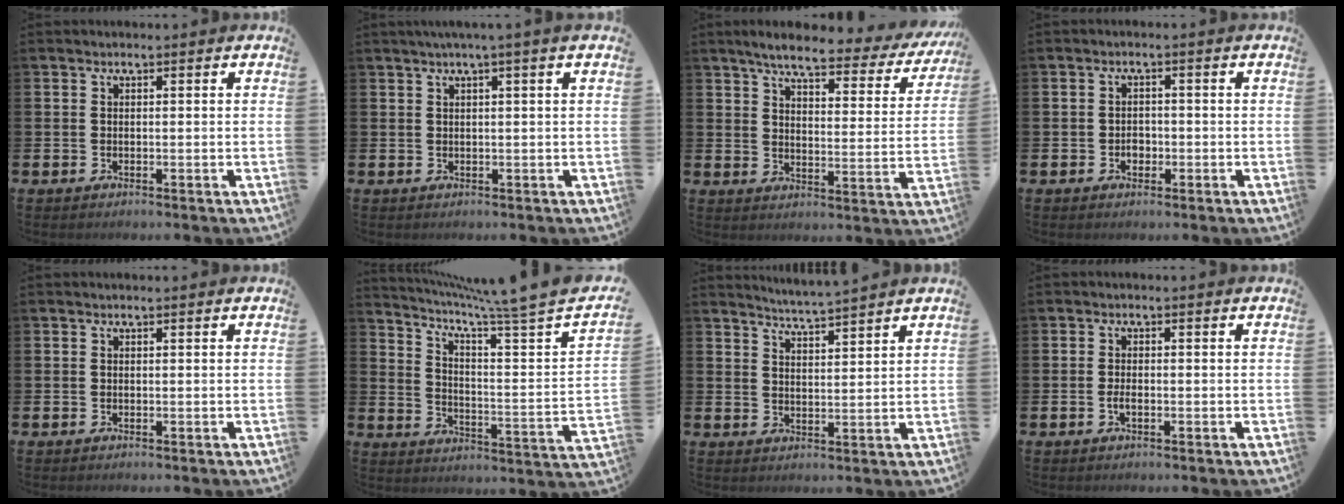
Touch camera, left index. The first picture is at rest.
{"total": 1.8, "force": [1.1, -0.6, 1.3], "torque": [-0.030, 0.000, 0.019]}
{"total": 6.0, "force": [5.1, 1.1, 3.0], "torque": [-0.066, -0.036, 0.076]}
{"total": 1.8, "force": [-0.5, 1.5, 0.8], "torque": [-0.008, 0.001, -0.014]}
{"total": 0.0}
{"total": 5.9, "force": [4.8, -0.3, 3.4], "torque": [-0.069, -0.060, 0.067]}
{"total": 4.2, "force": [4.1, -0.8, 0.1], "torque": [-0.018, -0.026, 0.074]}
{"total": 1.2, "force": [-0.4, 0.5, 1.0], "torque": [-0.025, 0.002, -0.006]}